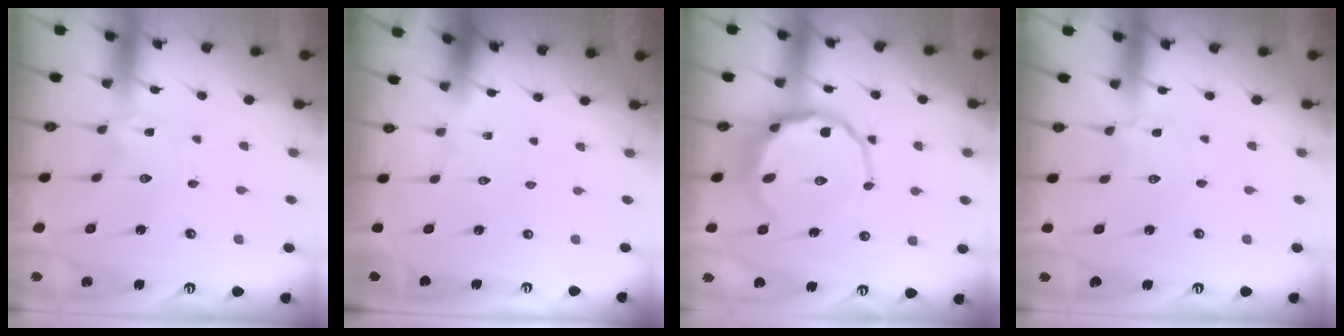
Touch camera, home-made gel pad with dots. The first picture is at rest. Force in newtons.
{"total": 0.0}
{"total": 11.2, "press": 10.8, "slide": 3.0}
{"total": 2.0, "press": 2.0, "slide": 0.3}